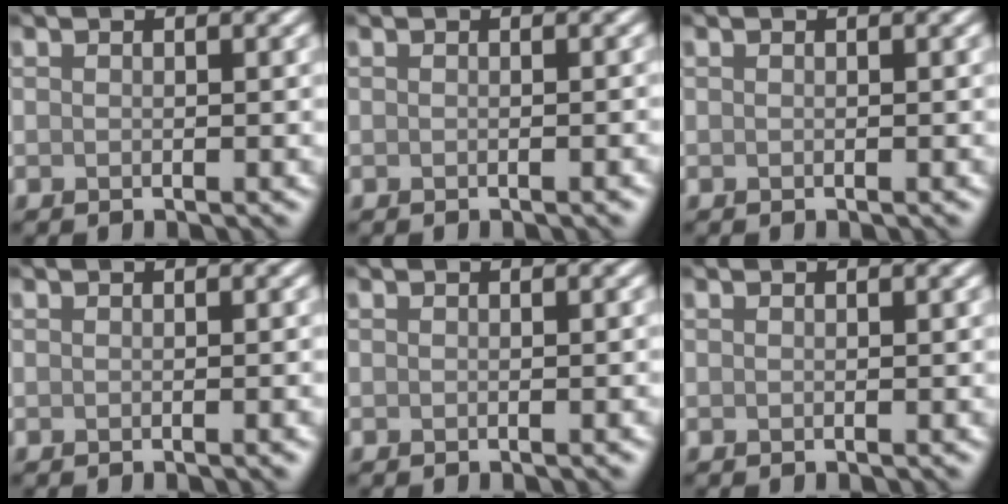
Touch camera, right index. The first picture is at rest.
{"total": 0.9, "force": [-0.3, 0.2, 0.8], "torque": [-0.005, 0.003, -0.006]}
{"total": 0.0}
{"total": 0.9, "force": [-0.3, 0.2, 0.9], "torque": [-0.006, 0.002, -0.004]}
{"total": 0.6, "force": [-0.3, 0.1, 0.5], "torque": [-0.004, 0.003, -0.004]}
{"total": 0.0}